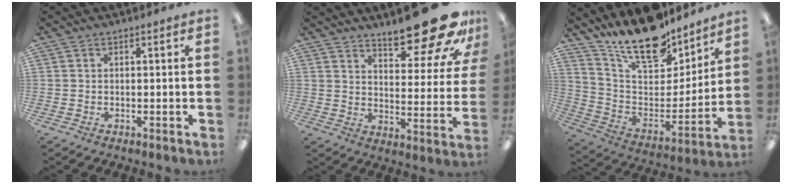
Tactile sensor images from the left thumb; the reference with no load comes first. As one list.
[{"total": 19.4, "force": [15.1, 5.6, 10.7], "torque": [-0.138, -0.115, 0.248]}, {"total": 19.8, "force": [16.4, 7.2, 8.4], "torque": [-0.152, -0.115, 0.291]}]